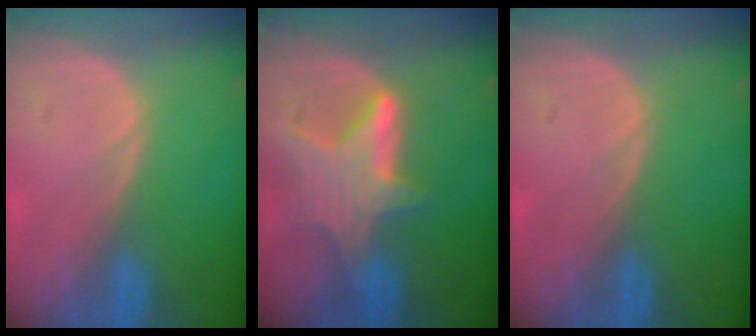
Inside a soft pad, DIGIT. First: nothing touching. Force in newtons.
{"total": 6.8, "press": 6.6, "slide": 1.7}
{"total": 0.0}